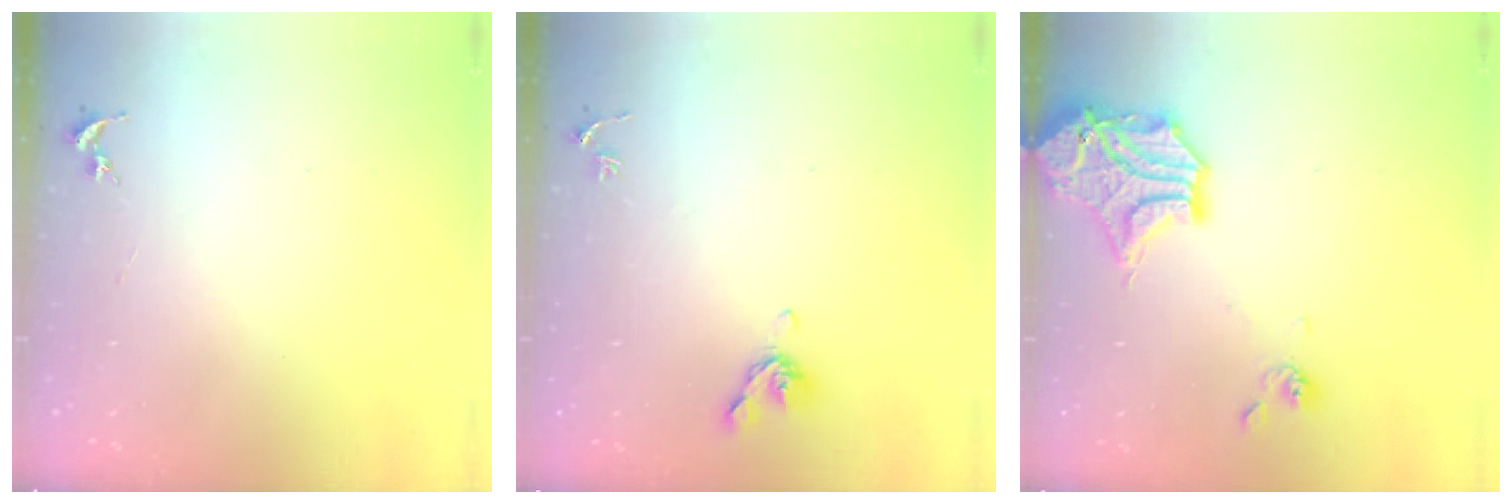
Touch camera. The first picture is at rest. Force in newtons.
{"total": 7.2, "press": 7.1, "slide": 1.2}
{"total": 16.4, "press": 16.1, "slide": 3.1}